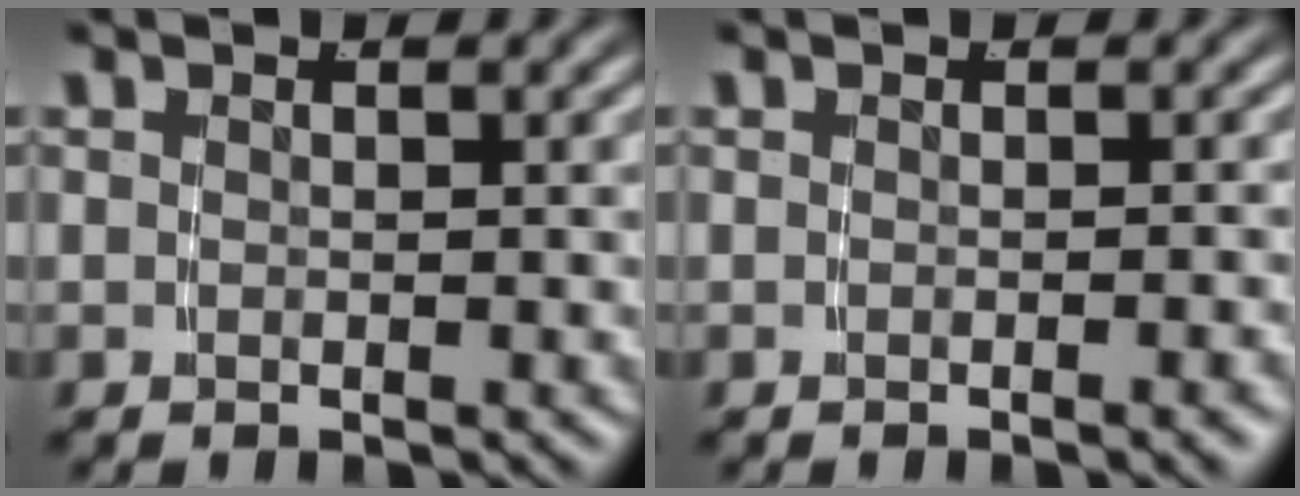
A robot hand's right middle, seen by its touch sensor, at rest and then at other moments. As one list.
[{"total": 0.7, "force": [-0.5, -0.2, 0.4], "torque": [-0.005, 0.006, -0.010]}]